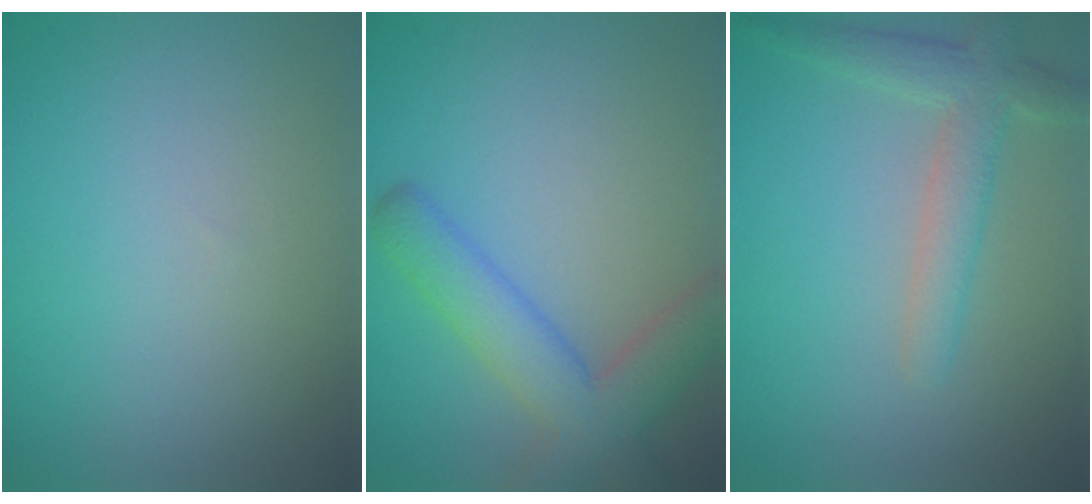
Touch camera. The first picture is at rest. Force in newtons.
{"total": 5.4, "press": 5.3, "slide": 0.3}
{"total": 3.4, "press": 3.4, "slide": 0.3}